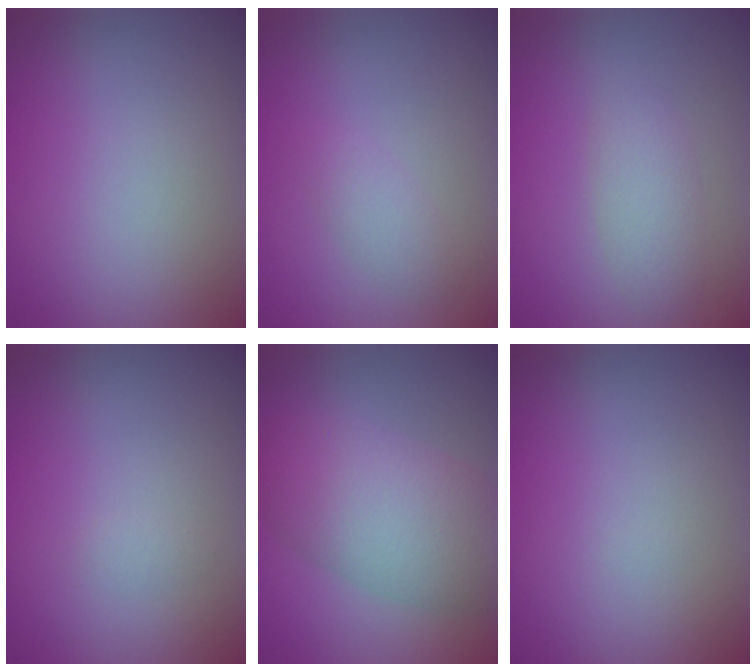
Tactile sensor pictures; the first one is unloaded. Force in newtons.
{"total": 1.4, "press": 1.4, "slide": 0.1}
{"total": 2.2, "press": 2.2, "slide": 0.1}
{"total": 0.5, "press": 0.5, "slide": 0.1}
{"total": 7.9, "press": 7.9, "slide": 0.1}
{"total": 0.0}